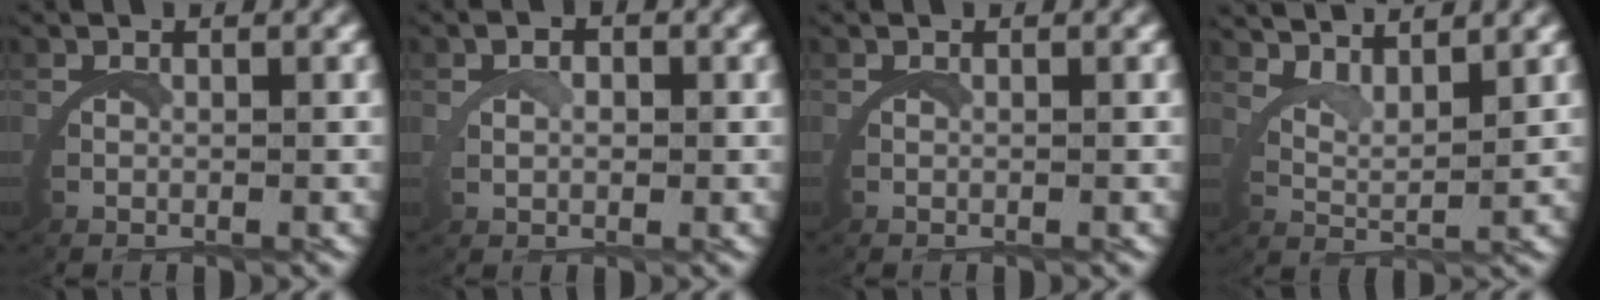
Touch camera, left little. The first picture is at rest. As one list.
[{"total": 1.4, "force": [0.8, 0.5, 0.9], "torque": [-0.023, -0.004, 0.016]}, {"total": 0.0}, {"total": 4.9, "force": [4.3, 1.0, 2.1], "torque": [-0.052, -0.002, 0.068]}]